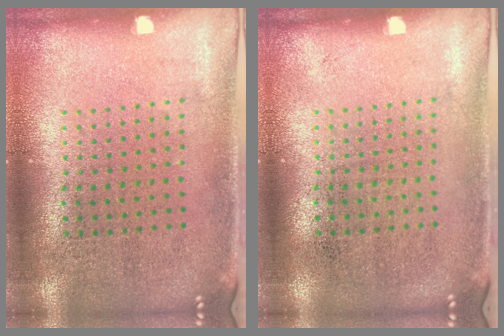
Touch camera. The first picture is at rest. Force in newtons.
{"total": 0.0}